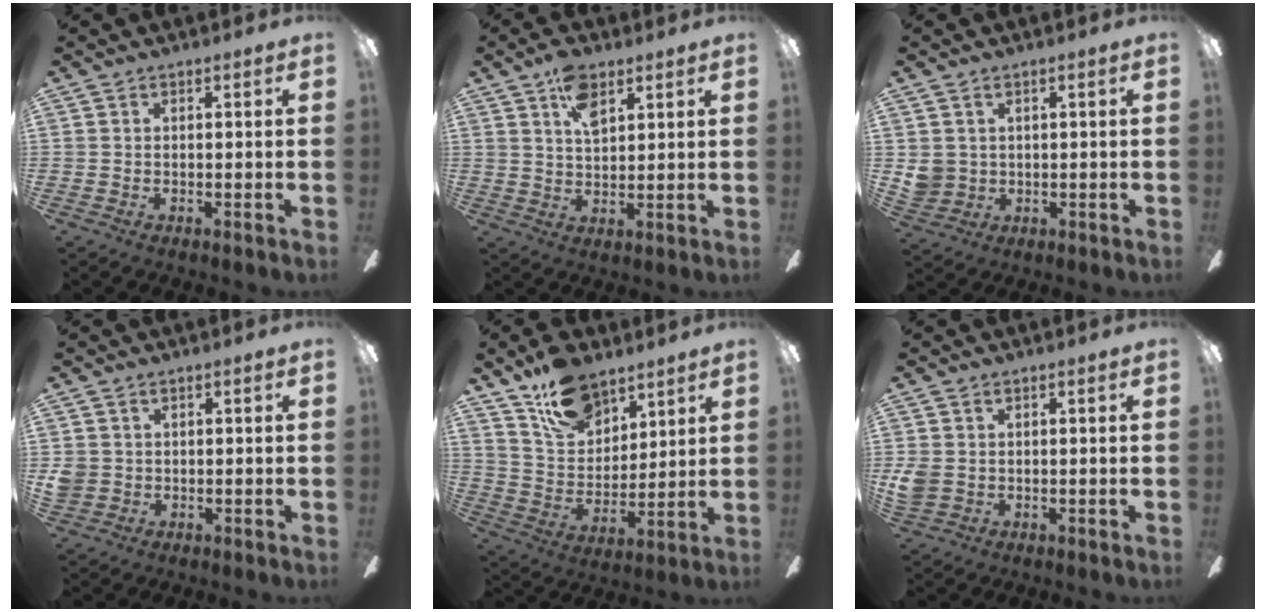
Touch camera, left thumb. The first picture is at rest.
{"total": 7.4, "force": [4.3, 3.7, 4.8], "torque": [-0.072, -0.011, 0.073]}
{"total": 4.3, "force": [1.2, 4.0, 0.9], "torque": [-0.026, 0.004, 0.026]}
{"total": 2.8, "force": [0.4, 2.7, 0.7], "torque": [-0.017, 0.007, 0.010]}
{"total": 14.8, "force": [10.3, 8.4, 6.4], "torque": [-0.119, -0.048, 0.198]}
{"total": 3.9, "force": [0.2, 3.2, 2.2], "torque": [-0.053, 0.002, 0.006]}